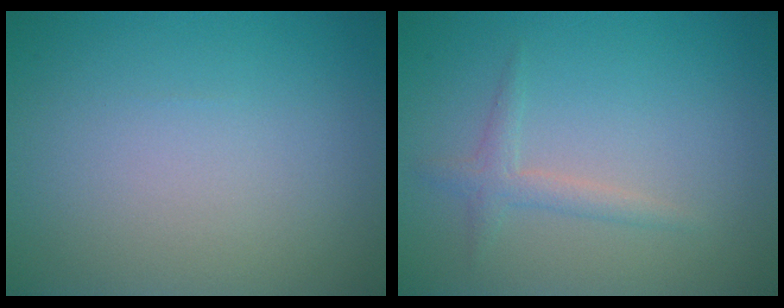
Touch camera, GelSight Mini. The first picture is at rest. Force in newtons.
{"total": 1.6, "press": 1.6, "slide": 0.1}